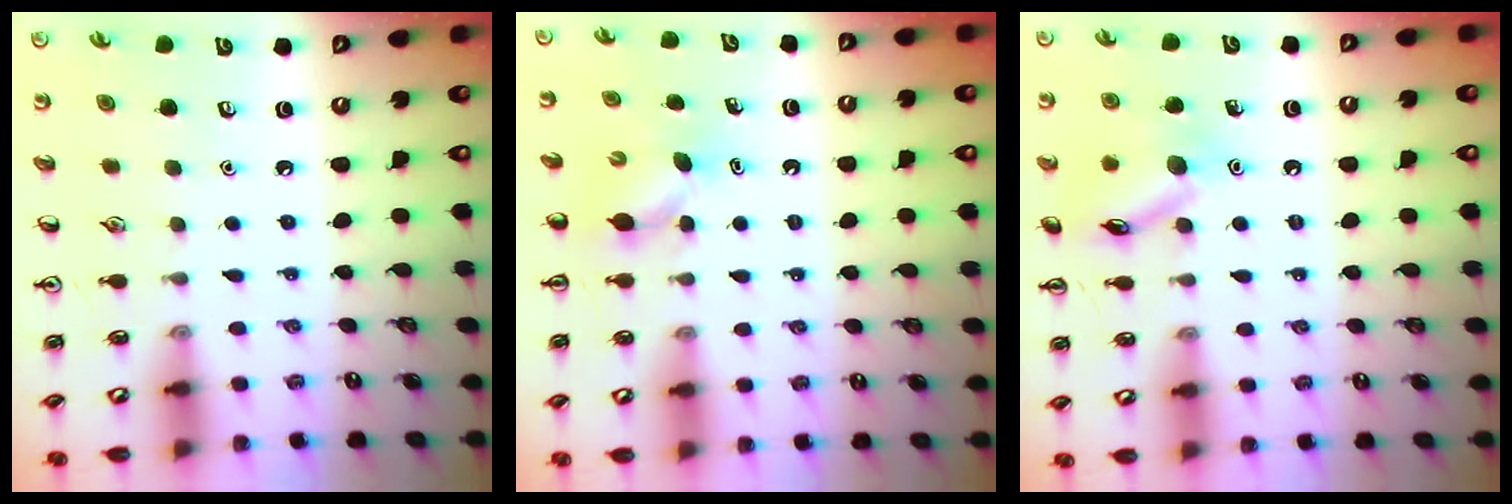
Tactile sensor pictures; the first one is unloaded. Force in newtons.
{"total": 3.4, "press": 3.3, "slide": 0.8}
{"total": 11.7, "press": 11.7, "slide": 0.6}